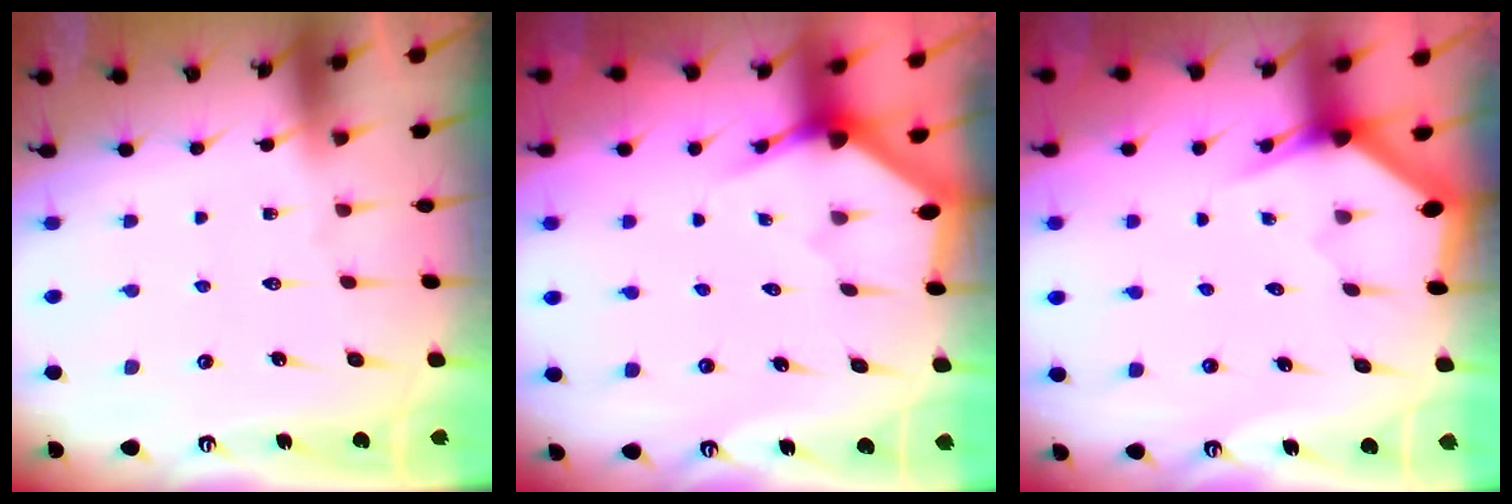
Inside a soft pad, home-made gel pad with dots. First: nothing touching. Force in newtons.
{"total": 2.9, "press": 2.9, "slide": 0.2}
{"total": 3.2, "press": 3.2, "slide": 0.1}